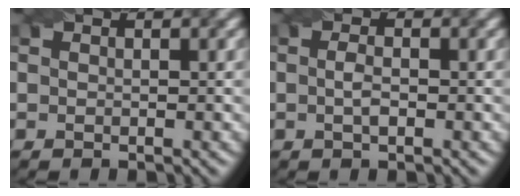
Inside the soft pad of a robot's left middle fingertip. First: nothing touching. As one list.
[{"total": 1.4, "force": [-0.3, 0.5, 1.3], "torque": [-0.029, 0.000, -0.005]}]